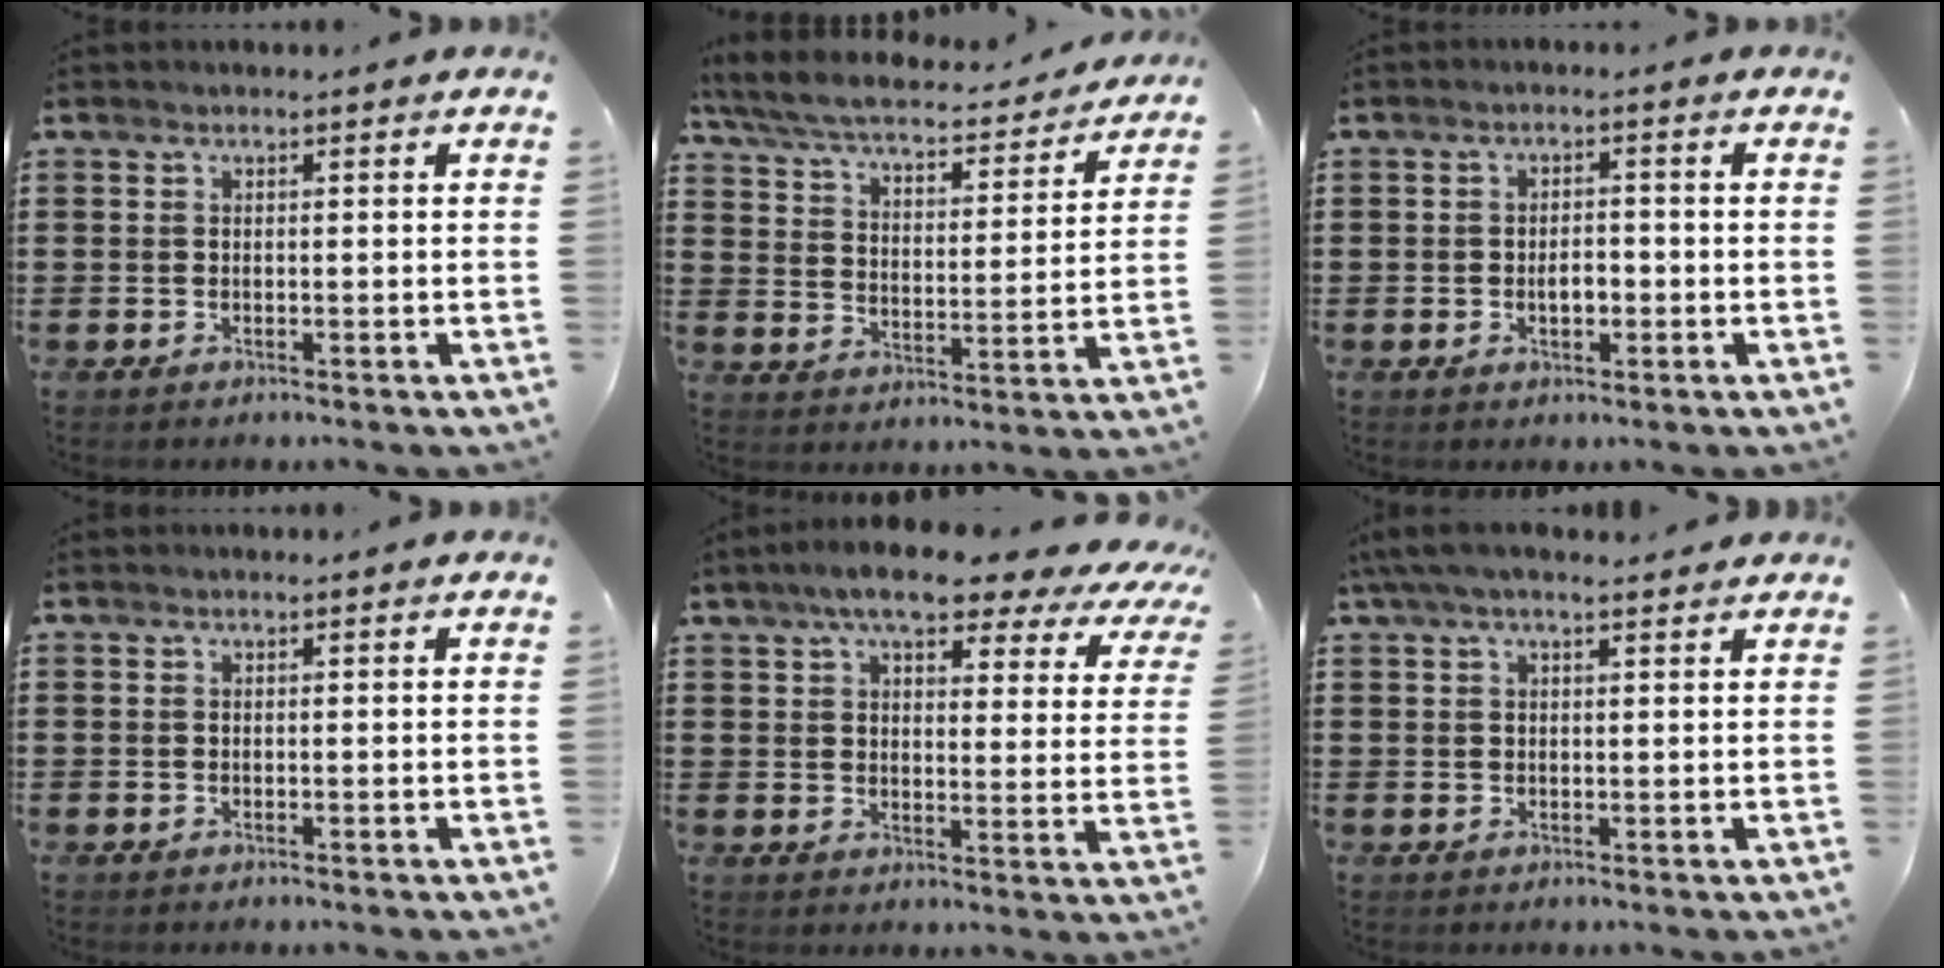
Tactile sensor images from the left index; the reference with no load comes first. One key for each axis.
{"total": 5.7, "fx": 5.3, "fy": 0.5, "fz": 2.2, "tx": -0.068, "ty": -0.034, "tz": 0.086}
{"total": 2.9, "fx": -0.8, "fy": 1.4, "fz": 2.4, "tx": -0.047, "ty": 0.003, "tz": -0.016}
{"total": 0.0}
{"total": 8.2, "fx": 6.8, "fy": 1.7, "fz": 4.2, "tx": -0.091, "ty": -0.028, "tz": 0.117}
{"total": 3.8, "fx": 2.5, "fy": 1.2, "fz": 2.6, "tx": -0.056, "ty": 0.006, "tz": 0.047}